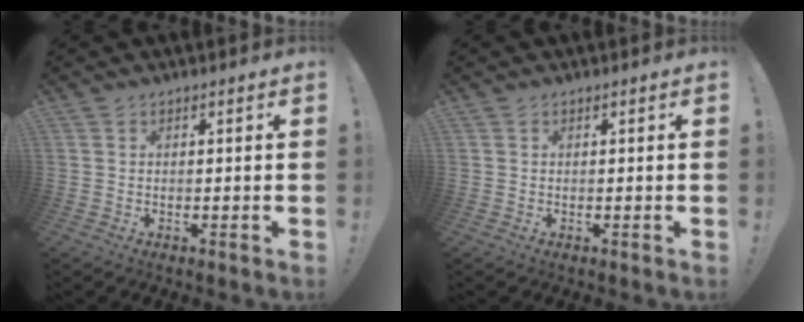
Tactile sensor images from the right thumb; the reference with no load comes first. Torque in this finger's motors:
{"motor_torque": [0.03, 0.15, 0.07, 0.08, 0.00]}